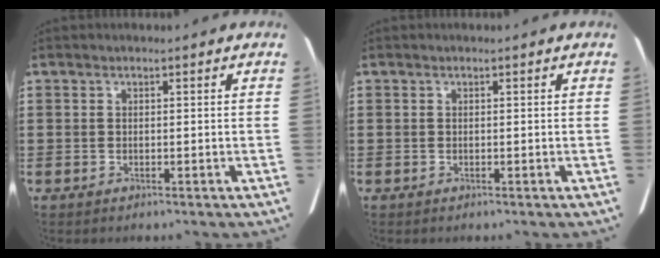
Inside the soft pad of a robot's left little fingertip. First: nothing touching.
{"total": 0.0}